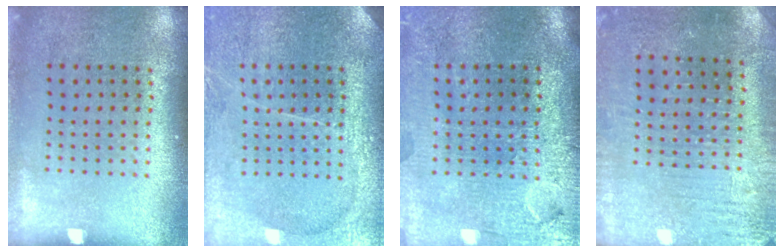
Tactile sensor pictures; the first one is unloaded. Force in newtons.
{"total": 3.8, "press": 3.4, "slide": 1.6}
{"total": 3.8, "press": 3.4, "slide": 1.6}
{"total": 3.1, "press": 2.8, "slide": 1.3}